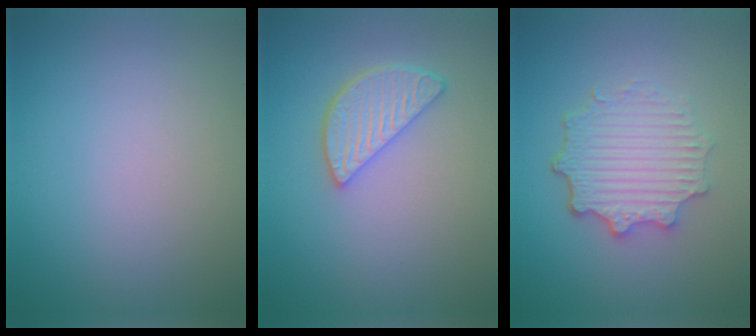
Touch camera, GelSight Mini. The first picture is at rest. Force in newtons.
{"total": 3.6, "press": 3.1, "slide": 1.9}
{"total": 4.8, "press": 3.7, "slide": 3.0}